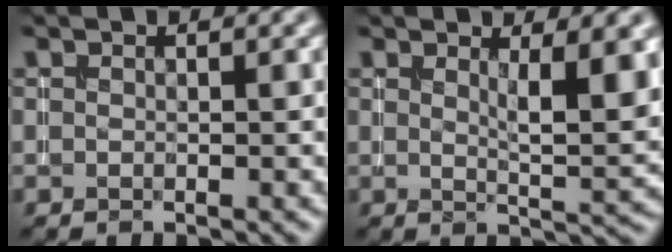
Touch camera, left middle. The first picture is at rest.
{"total": 4.9, "force": [1.6, 1.2, 4.5], "torque": [-0.059, -0.010, 0.027]}